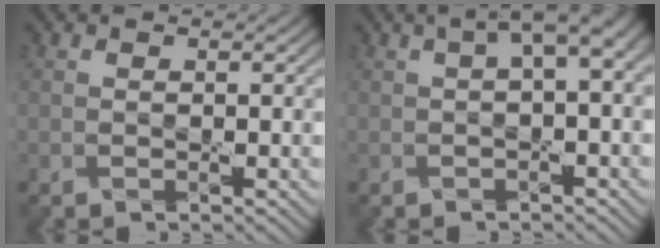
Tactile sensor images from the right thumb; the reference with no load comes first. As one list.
[{"total": 4.1, "force": [1.0, 1.0, 3.8], "torque": [-0.053, 0.013, 0.014]}]